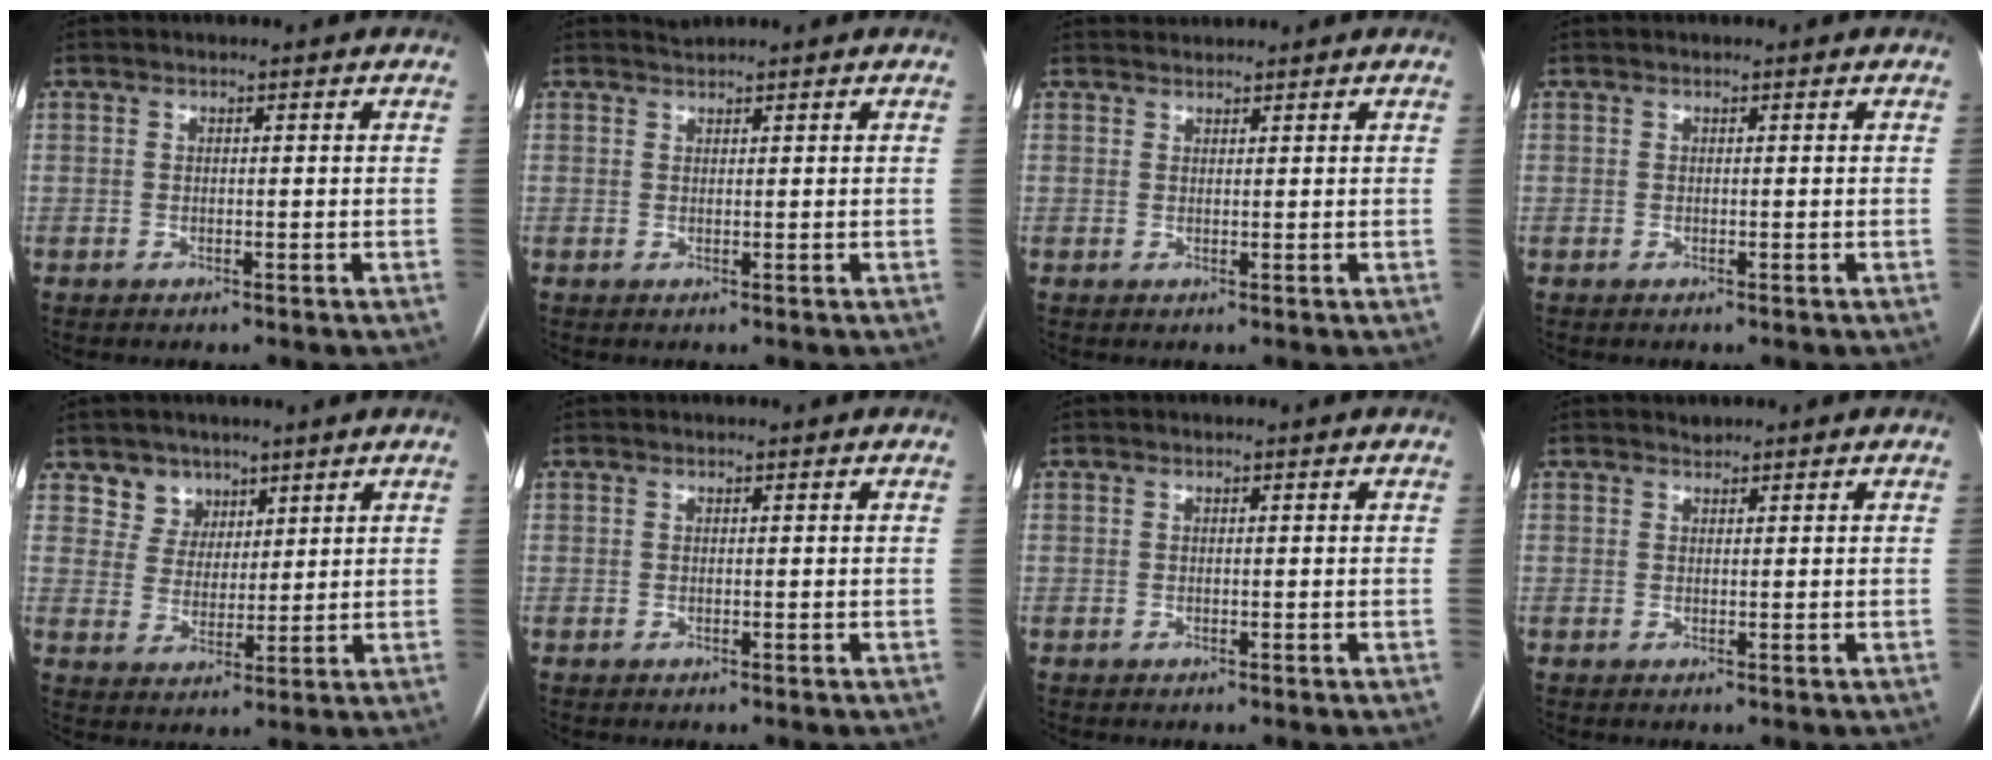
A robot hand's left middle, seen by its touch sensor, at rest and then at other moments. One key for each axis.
{"total": 0.9, "fx": 0.9, "fy": -0.1, "fz": -0.2, "tx": -0.002, "ty": 0.004, "tz": 0.019}
{"total": 1.6, "fx": 1.6, "fy": 0.2, "fz": -0.3, "tx": -0.002, "ty": 0.015, "tz": 0.032}
{"total": 0.0}
{"total": 5.2, "fx": 3.7, "fy": 3.7, "fz": -0.3, "tx": 0.012, "ty": -0.003, "tz": 0.069}
{"total": 0.0}
{"total": 0.0}
{"total": 0.7, "fx": 0.7, "fy": 0.2, "fz": -0.1, "tx": -0.004, "ty": 0.002, "tz": 0.012}